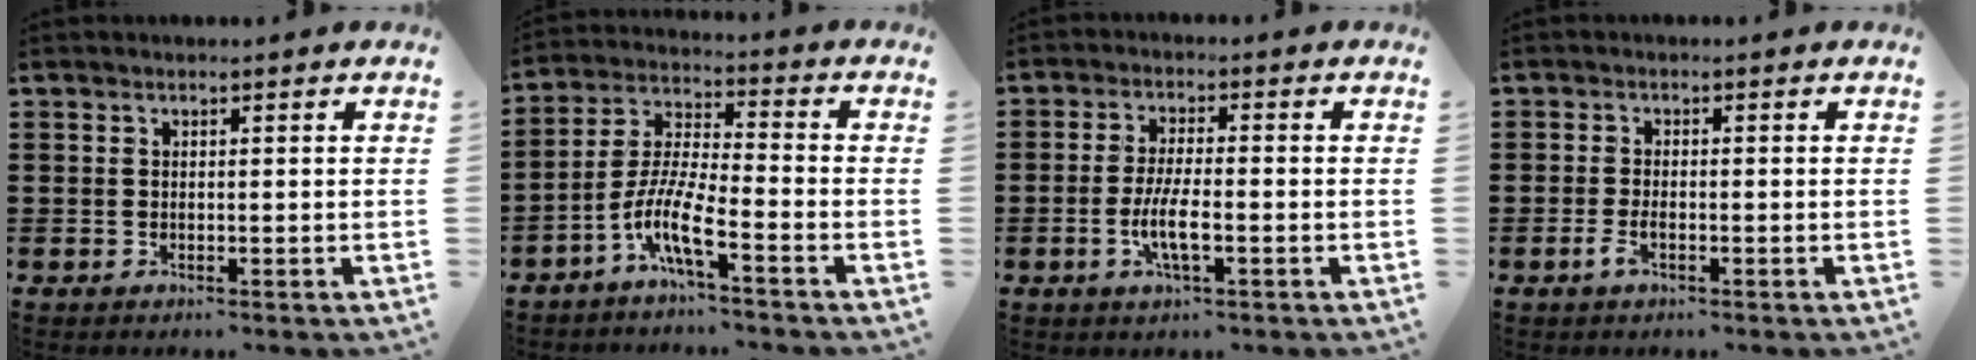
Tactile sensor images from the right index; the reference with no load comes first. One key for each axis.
{"total": 8.1, "fx": -4.8, "fy": 1.5, "fz": 6.3, "tx": -0.152, "ty": -0.011, "tz": -0.100}
{"total": 5.3, "fx": -1.7, "fy": 1.2, "fz": 4.8, "tx": -0.101, "ty": -0.005, "tz": -0.034}
{"total": 2.3, "fx": -1.1, "fy": 0.6, "fz": 1.9, "tx": -0.049, "ty": -0.006, "tz": -0.025}